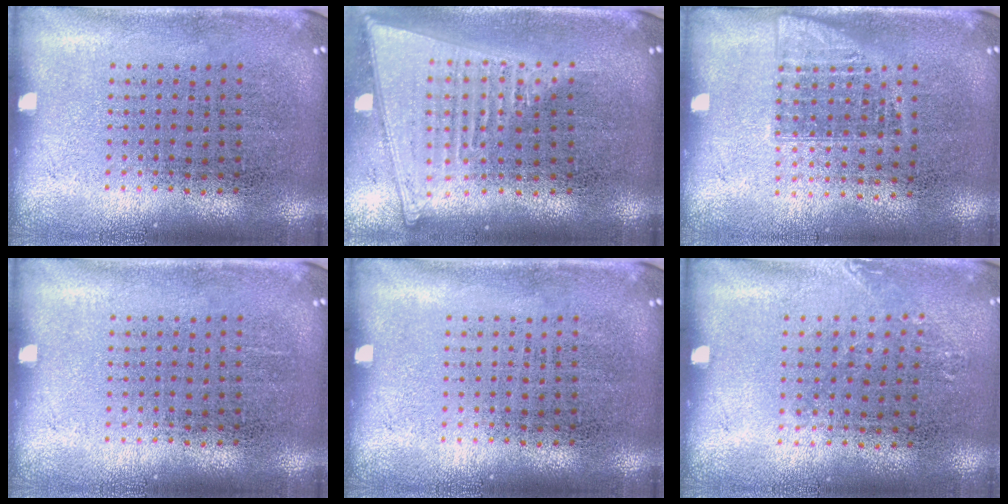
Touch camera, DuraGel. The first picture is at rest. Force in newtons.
{"total": 2.0, "press": 1.7, "slide": 1.0}
{"total": 1.0, "press": 0.9, "slide": 0.4}
{"total": 0.0}
{"total": 0.0}
{"total": 0.8, "press": 0.8, "slide": 0.1}